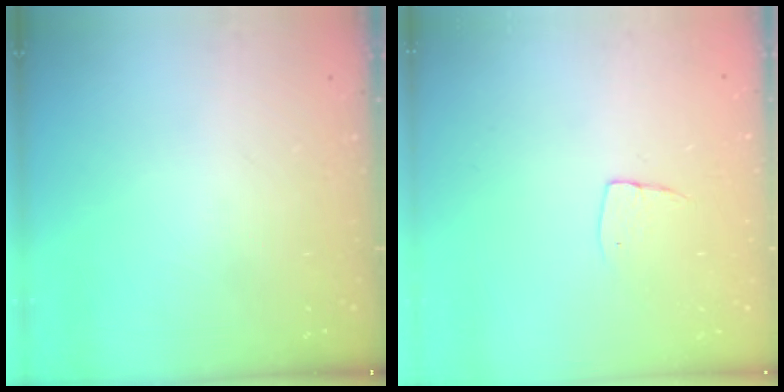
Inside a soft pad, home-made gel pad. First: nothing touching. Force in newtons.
{"total": 5.0, "press": 5.0, "slide": 0.3}